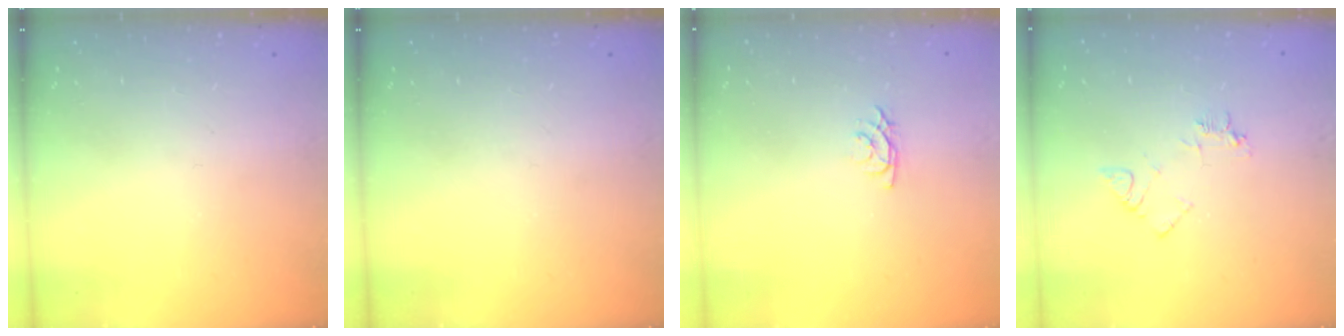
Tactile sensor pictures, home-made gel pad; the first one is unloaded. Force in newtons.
{"total": 0.0}
{"total": 3.0, "press": 3.0, "slide": 0.5}
{"total": 5.6, "press": 5.5, "slide": 0.6}